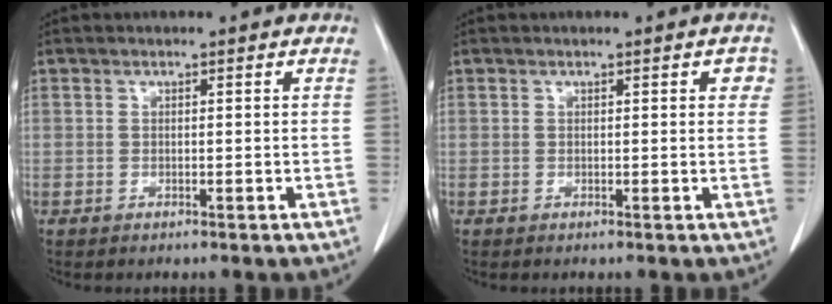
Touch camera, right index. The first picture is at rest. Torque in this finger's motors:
{"motor_torque": [-0.04, -0.10, 0.00, 0.00]}